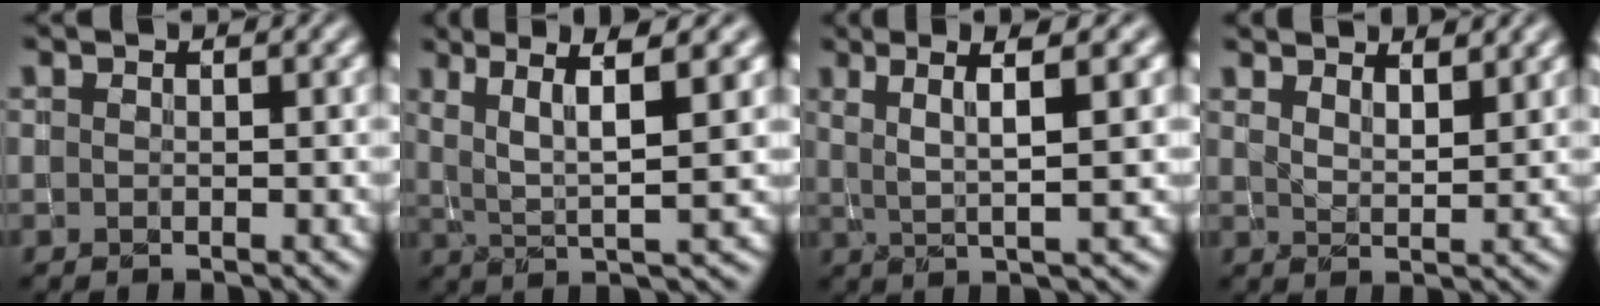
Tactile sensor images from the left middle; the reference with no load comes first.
{"total": 6.0, "force": [2.3, 0.9, 5.5], "torque": [-0.097, 0.002, 0.046]}
{"total": 5.1, "force": [1.9, 0.7, 4.7], "torque": [-0.083, 0.005, 0.036]}
{"total": 4.4, "force": [3.6, 1.3, 2.2], "torque": [-0.012, 0.007, 0.039]}